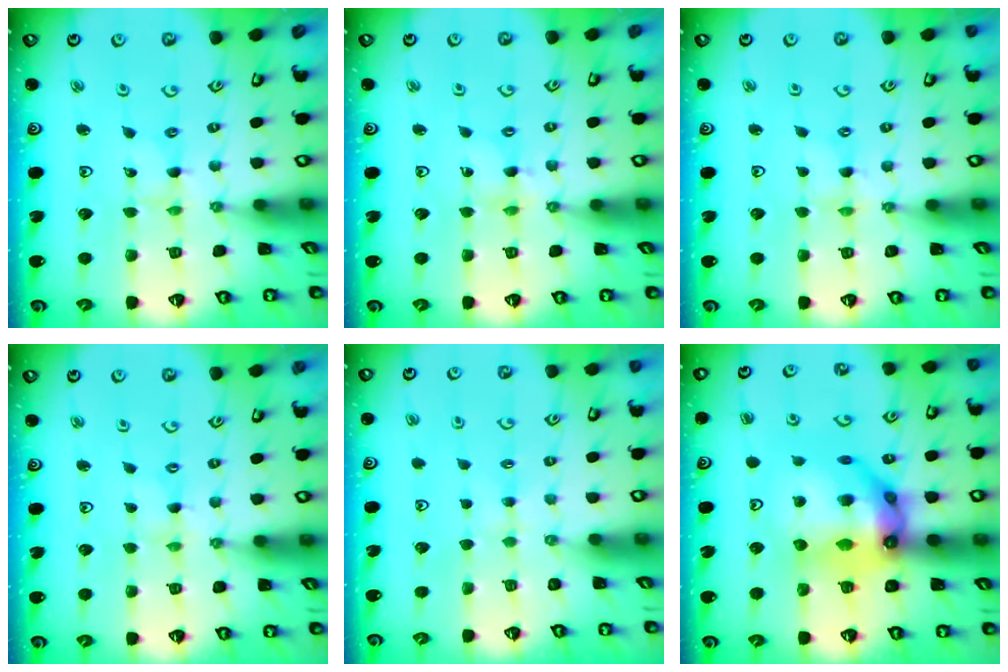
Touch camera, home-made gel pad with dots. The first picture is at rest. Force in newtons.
{"total": 1.4, "press": 1.4, "slide": 0.1}
{"total": 0.5, "press": 0.5, "slide": 0.2}
{"total": 0.0}
{"total": 1.5, "press": 1.5, "slide": 0.4}
{"total": 17.7, "press": 17.6, "slide": 2.1}